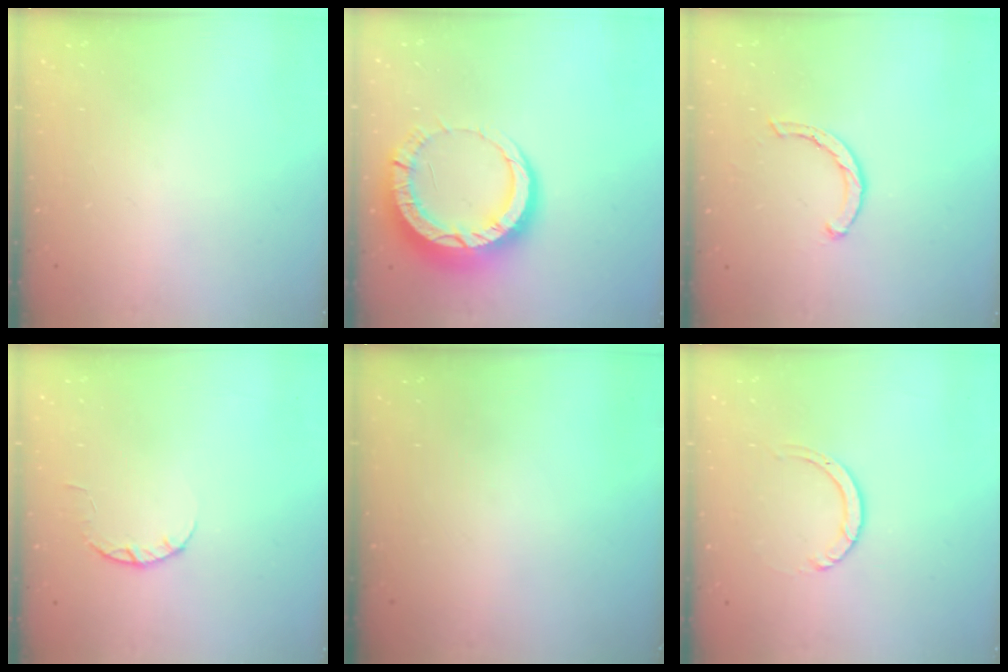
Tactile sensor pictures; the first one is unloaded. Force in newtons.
{"total": 13.4, "press": 13.3, "slide": 1.4}
{"total": 2.1, "press": 2.1, "slide": 0.1}
{"total": 3.3, "press": 3.3, "slide": 0.5}
{"total": 0.0}
{"total": 3.5, "press": 3.5, "slide": 0.1}